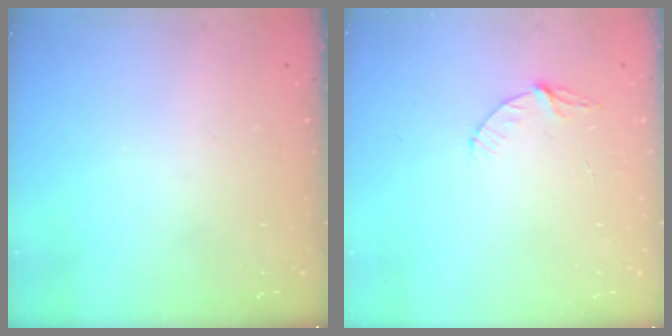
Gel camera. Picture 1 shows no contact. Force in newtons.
{"total": 4.7, "press": 4.7, "slide": 0.4}